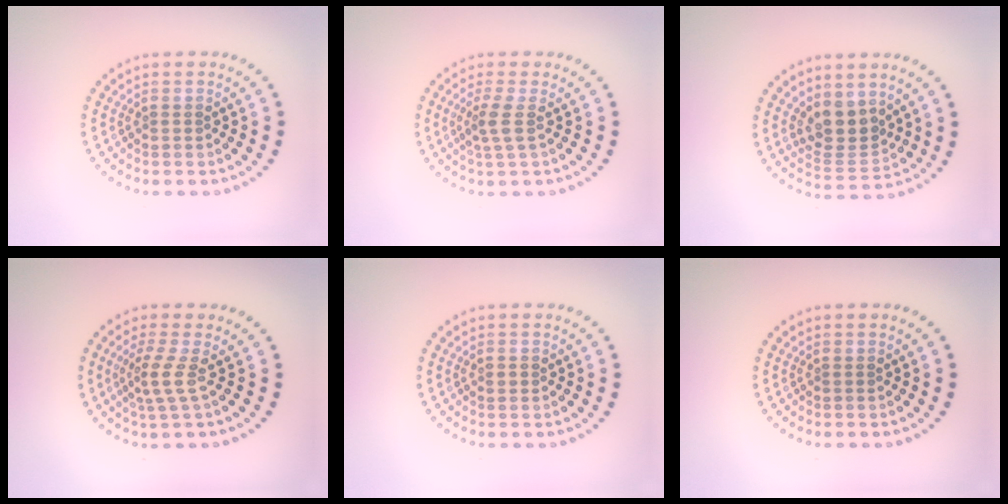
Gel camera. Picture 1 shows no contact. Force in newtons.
{"total": 2.0, "press": 1.5, "slide": 1.3}
{"total": 3.7, "press": 3.3, "slide": 1.7}
{"total": 2.4, "press": 1.6, "slide": 1.7}
{"total": 0.9, "press": 0.9, "slide": 0.1}
{"total": 0.0}